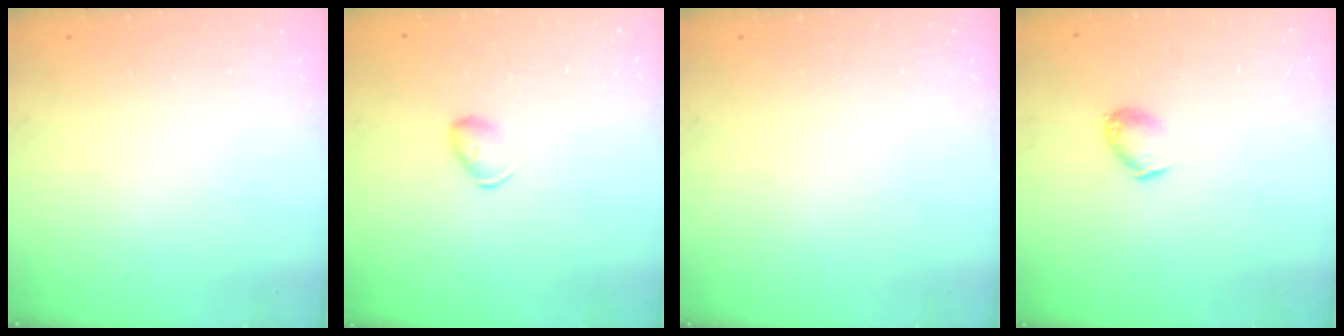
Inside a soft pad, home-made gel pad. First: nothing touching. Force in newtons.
{"total": 4.5, "press": 4.5, "slide": 0.6}
{"total": 0.0}
{"total": 5.6, "press": 5.6, "slide": 0.8}